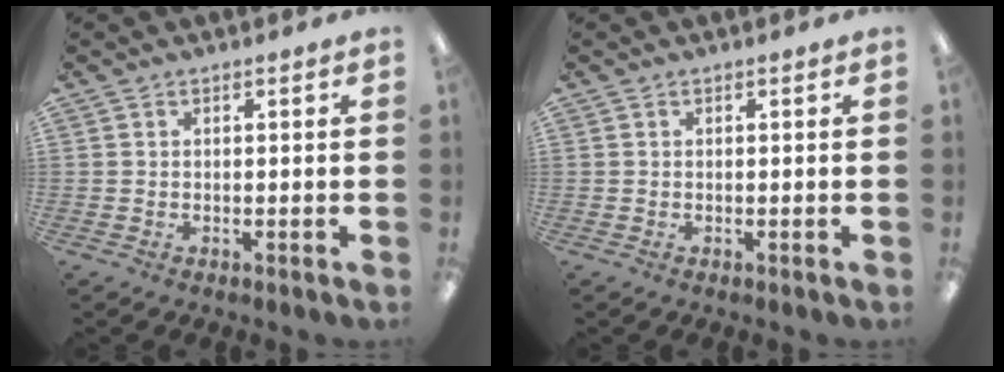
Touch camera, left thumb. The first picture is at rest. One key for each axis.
{"total": 0.0}